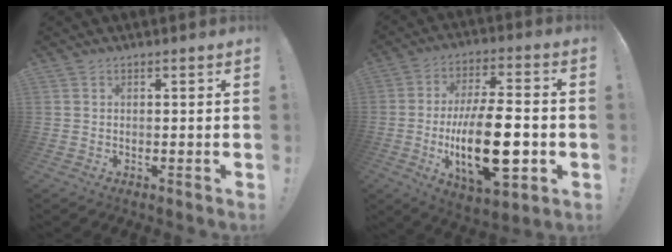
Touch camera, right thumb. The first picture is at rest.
{"total": 22.8, "force": [-4.3, 9.6, 20.2], "torque": [-0.363, 0.003, -0.064]}